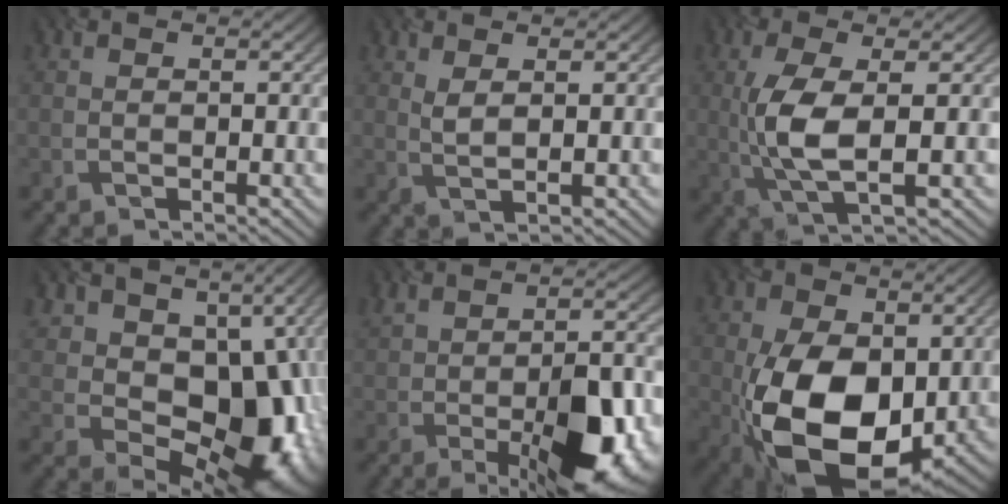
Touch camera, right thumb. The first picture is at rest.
{"total": 2.0, "force": [1.1, 0.5, 1.6], "torque": [-0.038, 0.000, 0.023]}
{"total": 6.9, "force": [-0.1, 2.3, 6.5], "torque": [-0.150, -0.002, -0.001]}
{"total": 14.3, "force": [1.1, 10.3, 9.8], "torque": [-0.135, -0.028, 0.039]}
{"total": 12.3, "force": [-3.5, 5.3, 10.6], "torque": [-0.157, -0.018, -0.041]}
{"total": 15.1, "force": [-2.5, 9.5, 11.5], "torque": [-0.217, -0.032, -0.038]}